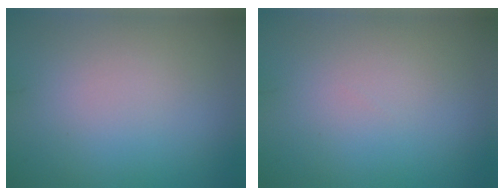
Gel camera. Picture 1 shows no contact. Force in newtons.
{"total": 0.0}